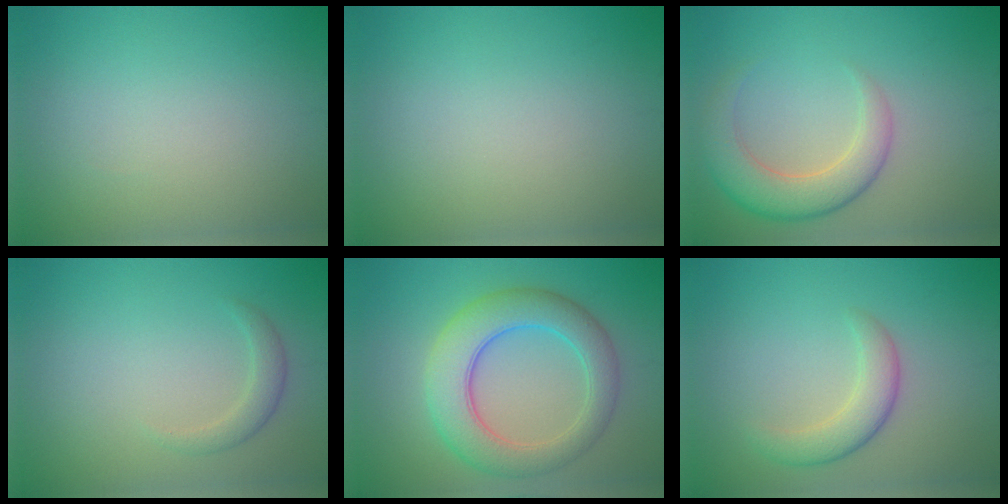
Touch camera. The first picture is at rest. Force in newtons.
{"total": 0.0}
{"total": 4.8, "press": 4.8, "slide": 0.2}
{"total": 1.6, "press": 1.6, "slide": 0.1}
{"total": 6.8, "press": 6.8, "slide": 0.4}
{"total": 3.0, "press": 3.0, "slide": 0.2}